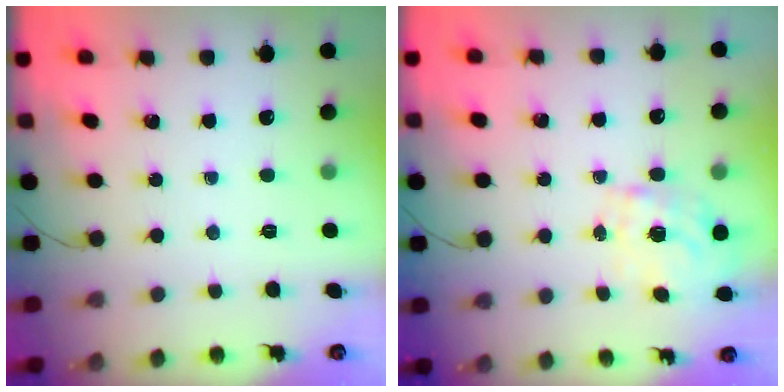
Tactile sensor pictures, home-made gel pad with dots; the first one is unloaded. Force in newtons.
{"total": 1.3, "press": 1.1, "slide": 0.6}